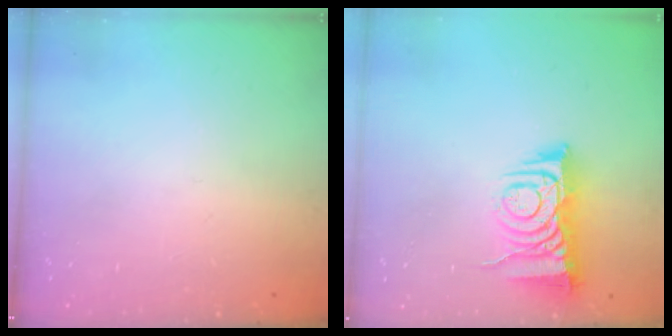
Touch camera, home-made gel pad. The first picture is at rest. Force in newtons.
{"total": 9.1, "press": 9.0, "slide": 1.0}